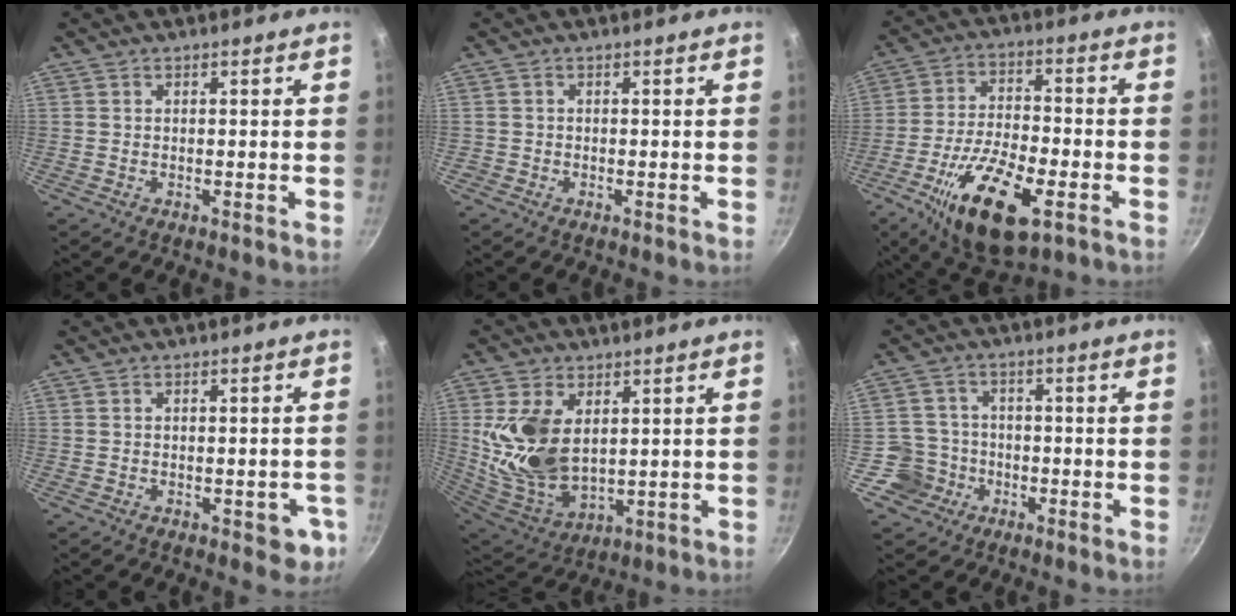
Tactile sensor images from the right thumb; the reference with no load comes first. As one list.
[{"total": 0.6, "force": [-0.2, 0.5, 0.0], "torque": [0.002, 0.002, -0.005]}, {"total": 17.8, "force": [-7.5, 7.2, 14.4], "torque": [-0.252, 0.020, -0.131]}, {"total": 4.8, "force": [-1.7, 2.5, 3.8], "torque": [-0.022, 0.011, -0.014]}, {"total": 15.4, "force": [3.2, 9.5, 11.7], "torque": [-0.222, -0.038, 0.078]}, {"total": 6.1, "force": [-2.4, 5.6, 0.0], "torque": [0.031, 0.035, -0.047]}]